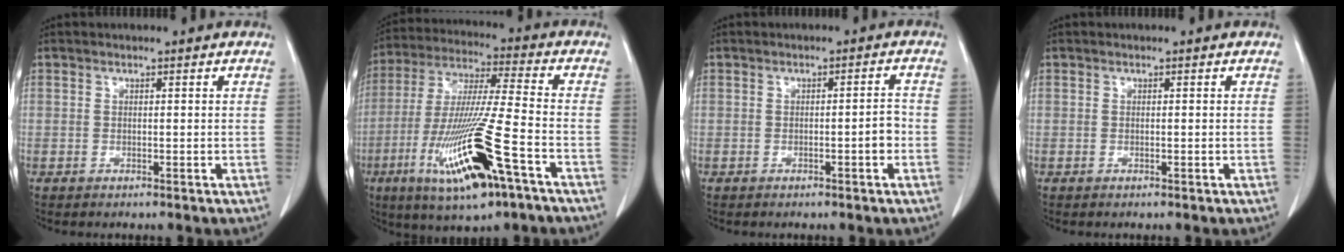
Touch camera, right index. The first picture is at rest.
{"total": 18.5, "force": [-8.1, 1.3, 16.6], "torque": [-0.351, -0.037, -0.147]}
{"total": 2.3, "force": [-0.9, 0.2, 2.0], "torque": [-0.024, 0.002, -0.016]}
{"total": 0.0}